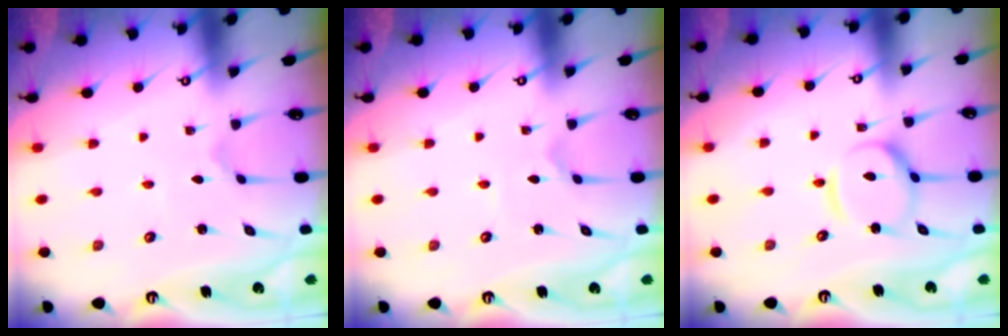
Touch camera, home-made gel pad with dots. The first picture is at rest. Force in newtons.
{"total": 0.8, "press": 0.8, "slide": 0.1}
{"total": 11.3, "press": 11.3, "slide": 1.1}